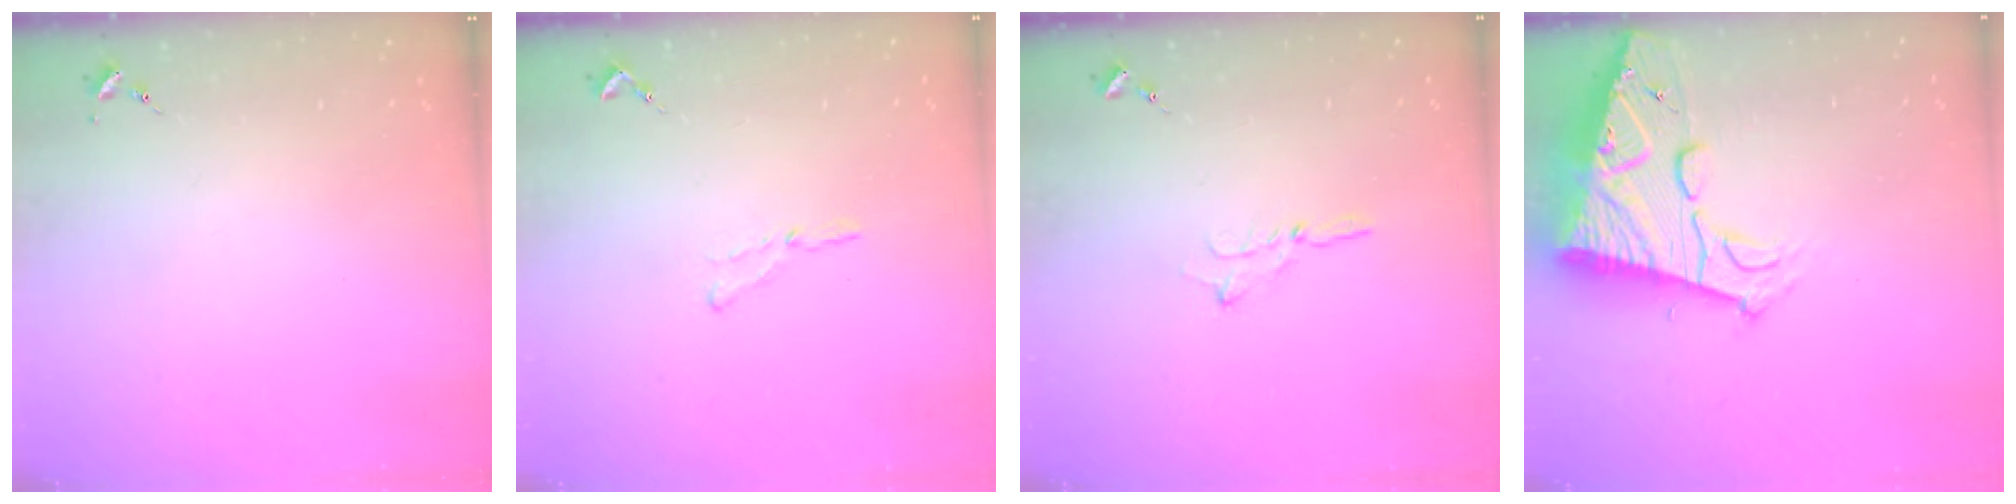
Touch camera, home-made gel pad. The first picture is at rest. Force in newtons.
{"total": 3.5, "press": 3.5, "slide": 0.4}
{"total": 2.0, "press": 2.0, "slide": 0.2}
{"total": 18.3, "press": 18.2, "slide": 1.7}